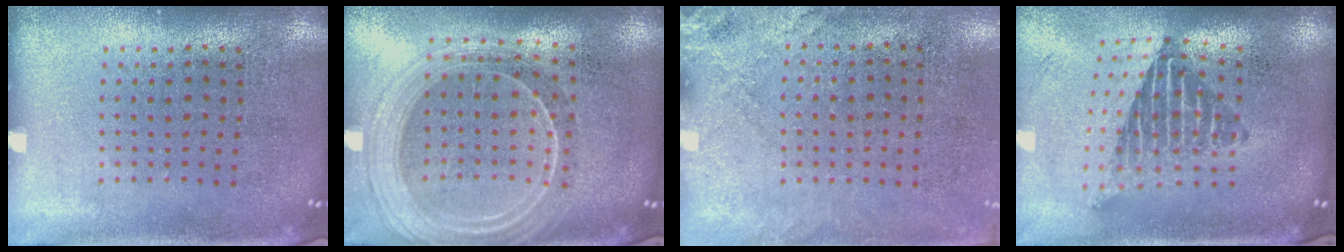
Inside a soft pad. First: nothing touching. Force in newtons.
{"total": 2.2, "press": 2.0, "slide": 1.1}
{"total": 2.5, "press": 2.1, "slide": 1.4}
{"total": 2.1, "press": 1.6, "slide": 1.4}